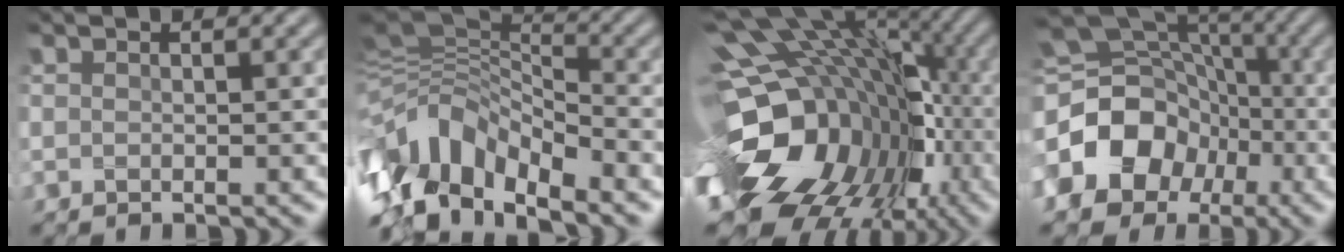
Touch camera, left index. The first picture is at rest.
{"total": 10.1, "force": [-5.4, 4.7, 7.2], "torque": [-0.131, 0.007, -0.112]}
{"total": 18.5, "force": [-4.1, 13.4, 12.1], "torque": [-0.200, -0.001, -0.040]}
{"total": 13.3, "force": [-2.8, 10.9, 7.0], "torque": [-0.148, -0.006, -0.062]}